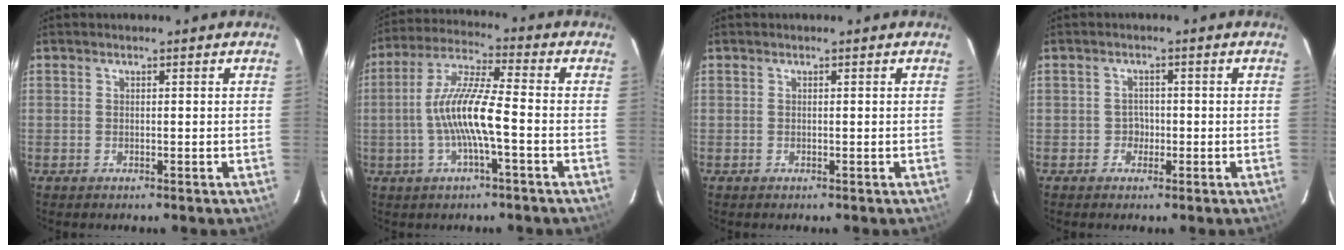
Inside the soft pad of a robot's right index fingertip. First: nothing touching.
{"total": 10.9, "force": [-2.3, 1.0, 10.6], "torque": [-0.216, 0.008, -0.046]}
{"total": 0.0}
{"total": 1.9, "force": [-0.8, 1.8, 0.1], "torque": [0.000, 0.007, -0.012]}